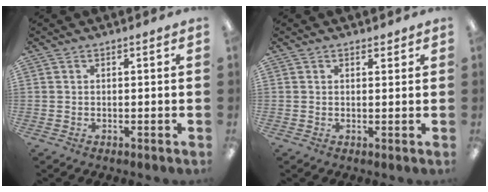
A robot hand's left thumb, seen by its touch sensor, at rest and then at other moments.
{"total": 1.2, "force": [0.9, 0.8, 0.2], "torque": [0.003, -0.002, 0.015]}